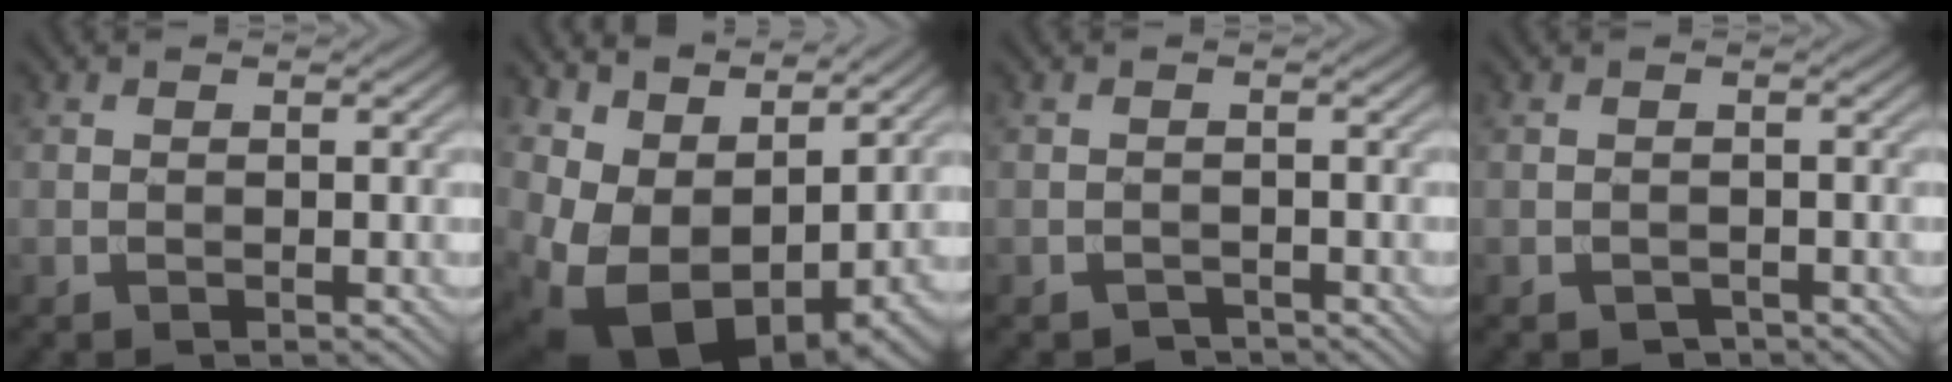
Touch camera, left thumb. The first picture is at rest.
{"total": 14.6, "force": [3.1, 9.5, 10.6], "torque": [-0.209, -0.028, 0.099]}
{"total": 1.3, "force": [-1.2, 0.5, 0.2], "torque": [-0.002, 0.000, -0.024]}
{"total": 1.1, "force": [-0.8, 0.7, 0.3], "torque": [-0.005, -0.005, -0.016]}